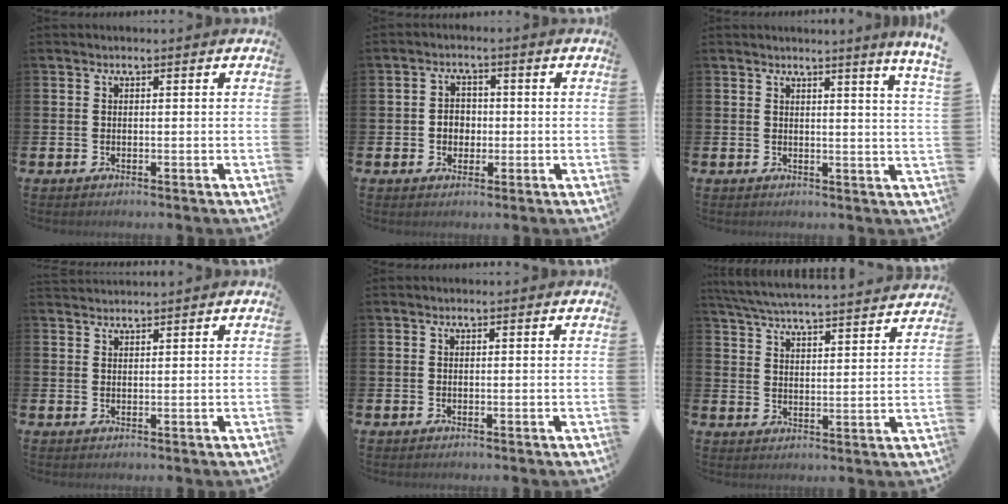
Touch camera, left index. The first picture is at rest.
{"total": 2.8, "force": [-0.3, 2.5, 1.1], "torque": [-0.017, 0.005, -0.012]}
{"total": 2.6, "force": [2.4, -0.8, 0.7], "torque": [-0.002, -0.023, 0.039]}
{"total": 1.3, "force": [1.3, 0.0, -0.1], "torque": [0.002, -0.004, 0.025]}
{"total": 0.0}
{"total": 6.4, "force": [6.2, 0.2, 1.4], "torque": [-0.048, -0.044, 0.109]}